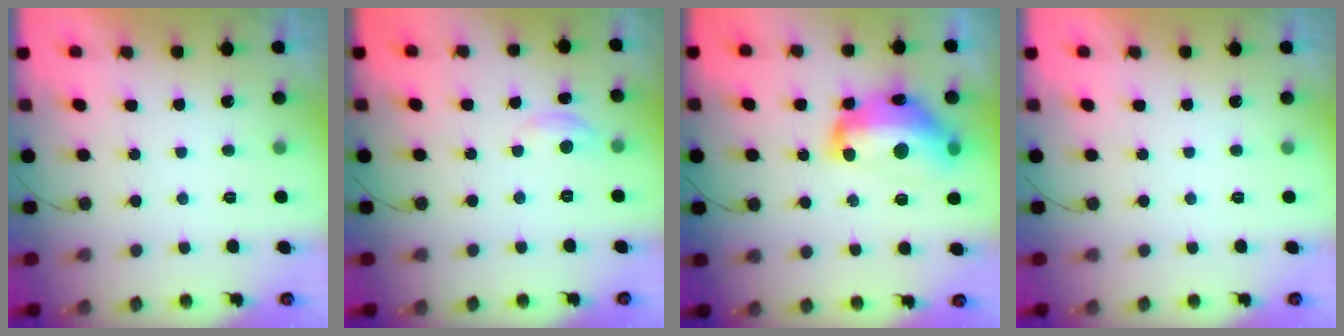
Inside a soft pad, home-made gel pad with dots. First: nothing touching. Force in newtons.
{"total": 2.9, "press": 2.9, "slide": 0.2}
{"total": 17.3, "press": 17.2, "slide": 1.5}
{"total": 0.0}